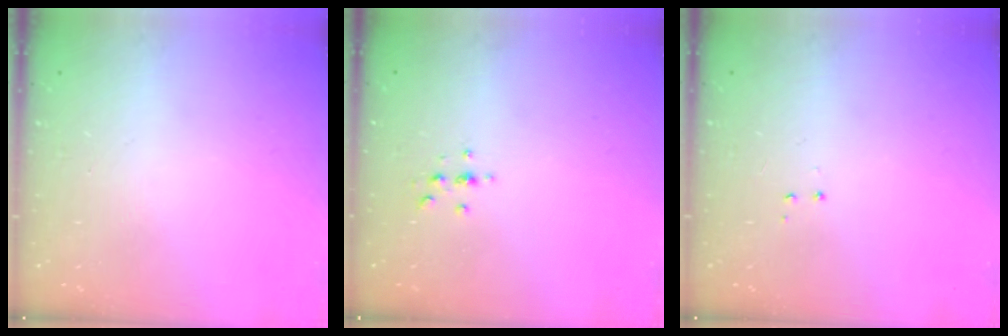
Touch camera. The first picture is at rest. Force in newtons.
{"total": 2.3, "press": 2.2, "slide": 0.2}
{"total": 4.0, "press": 4.0, "slide": 0.4}